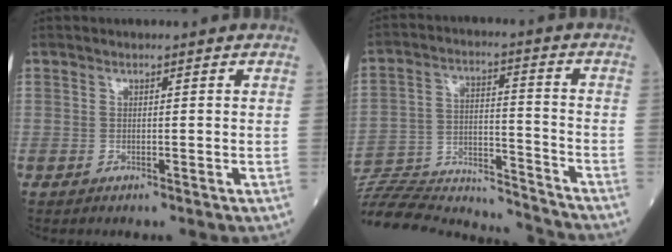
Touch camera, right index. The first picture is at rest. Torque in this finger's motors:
{"motor_torque": [-1.14, -0.42, -1.06, -0.21]}